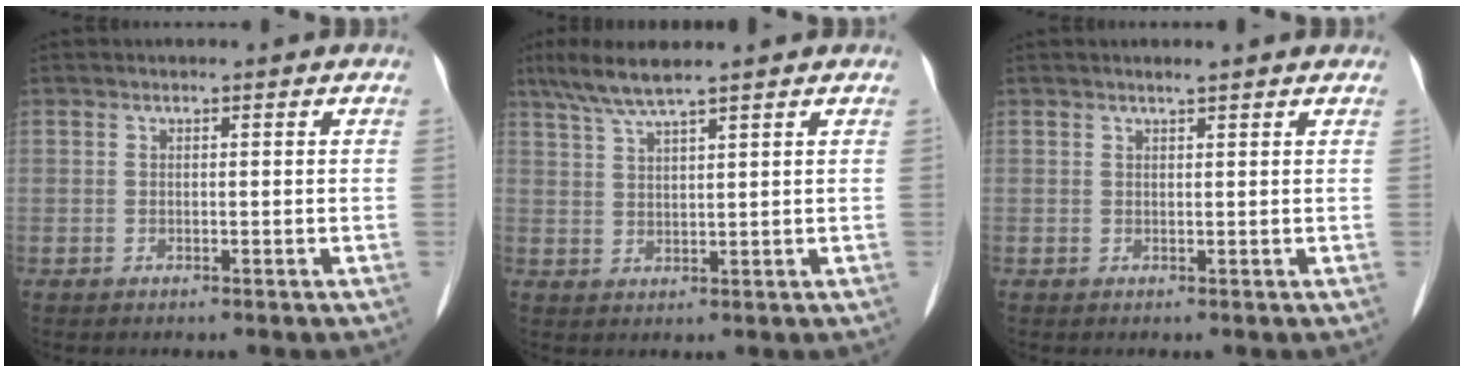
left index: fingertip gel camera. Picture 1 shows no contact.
{"total": 5.9, "force": [4.6, -0.2, 3.6], "torque": [-0.075, 0.019, 0.090]}
{"total": 1.8, "force": [1.6, 0.1, 0.9], "torque": [-0.015, 0.016, 0.025]}